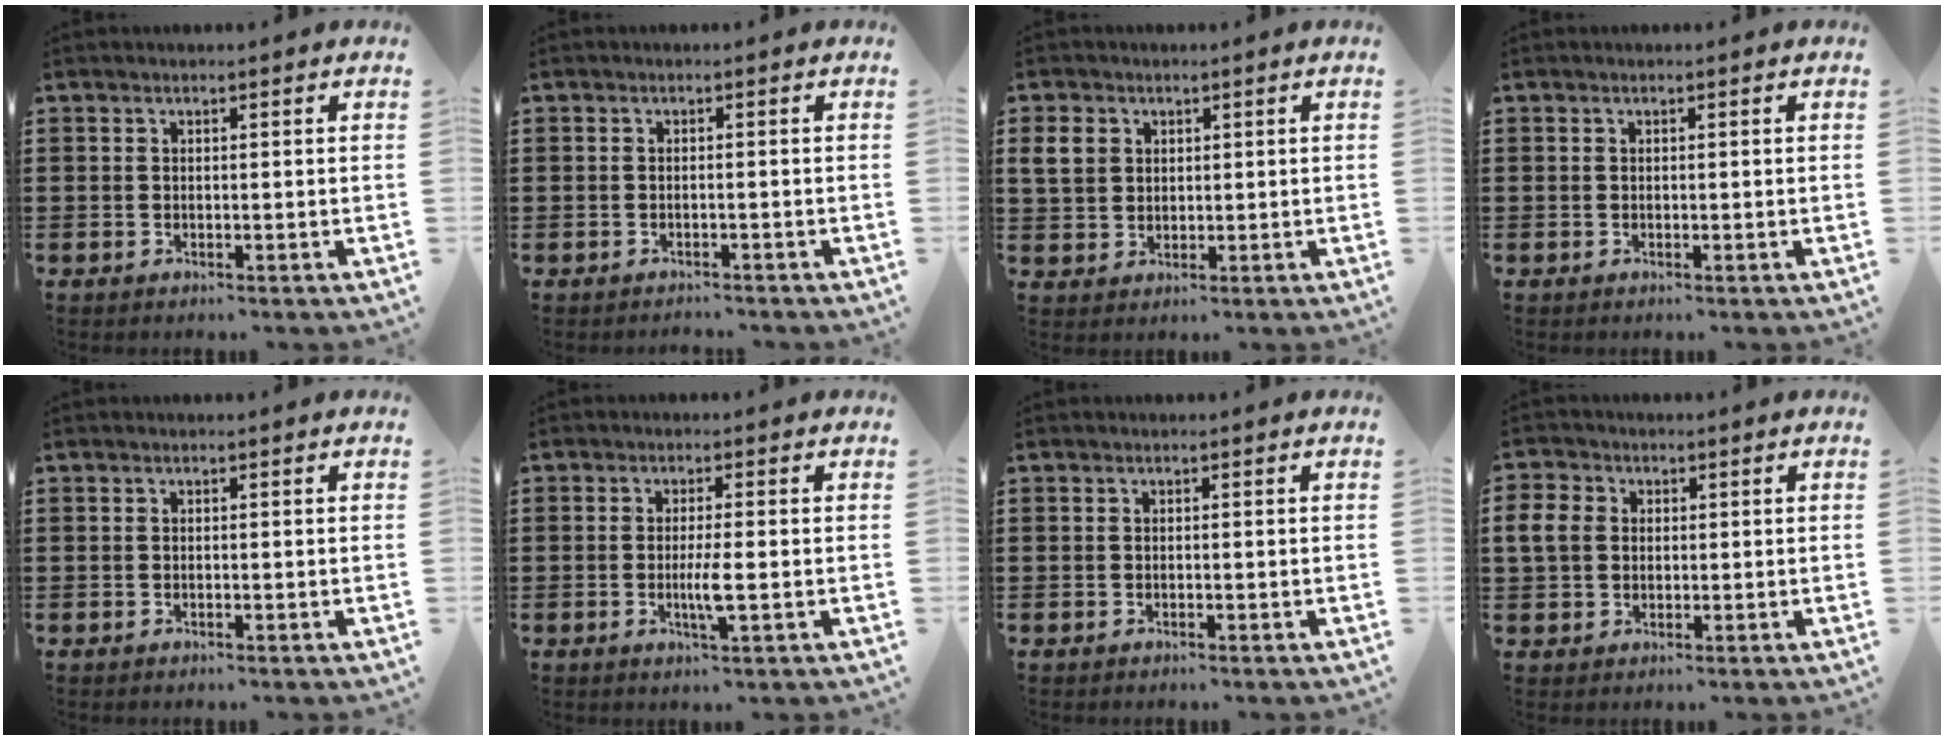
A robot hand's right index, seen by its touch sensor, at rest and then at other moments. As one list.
[{"total": 0.8, "force": [-0.7, 0.3, 0.1], "torque": [-0.003, 0.000, -0.016]}, {"total": 4.0, "force": [1.5, 3.4, 1.5], "torque": [-0.051, 0.009, 0.025]}, {"total": 0.0}, {"total": 0.0}, {"total": 3.7, "force": [-0.8, 0.2, 3.6], "torque": [-0.071, -0.008, -0.017]}, {"total": 0.0}, {"total": 4.1, "force": [0.5, 3.6, 2.0], "torque": [-0.065, 0.008, 0.002]}]